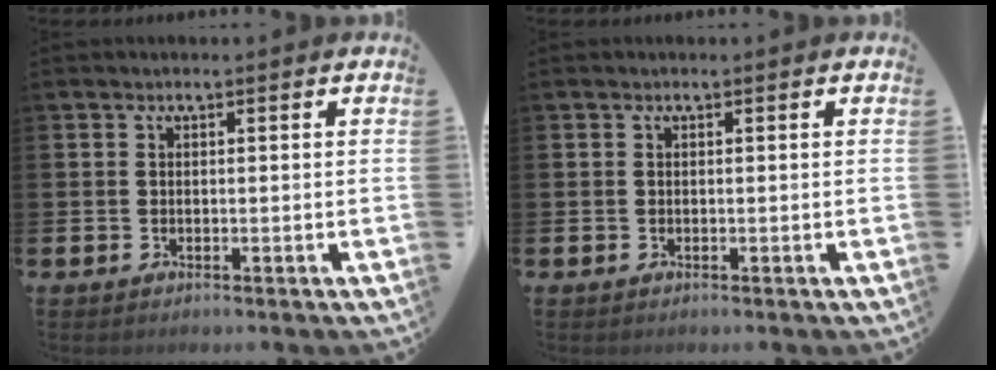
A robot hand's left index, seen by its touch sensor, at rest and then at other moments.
{"total": 0.0}